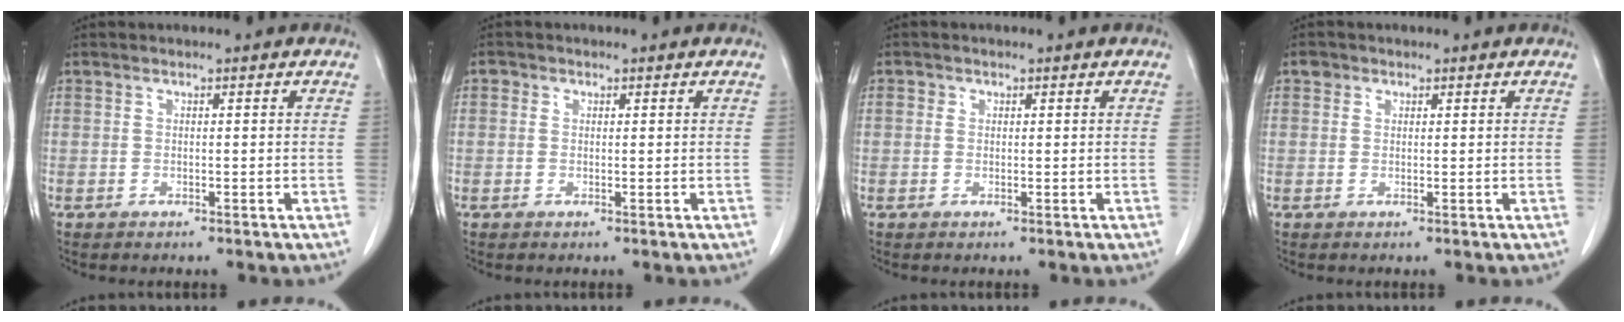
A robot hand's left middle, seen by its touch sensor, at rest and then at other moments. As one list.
[{"total": 0.9, "force": [0.3, 0.8, 0.2], "torque": [0.002, 0.002, 0.001]}, {"total": 1.0, "force": [0.3, 0.9, 0.3], "torque": [-0.002, 0.007, 0.003]}, {"total": 1.2, "force": [0.6, 1.0, 0.2], "torque": [0.002, 0.004, 0.005]}]